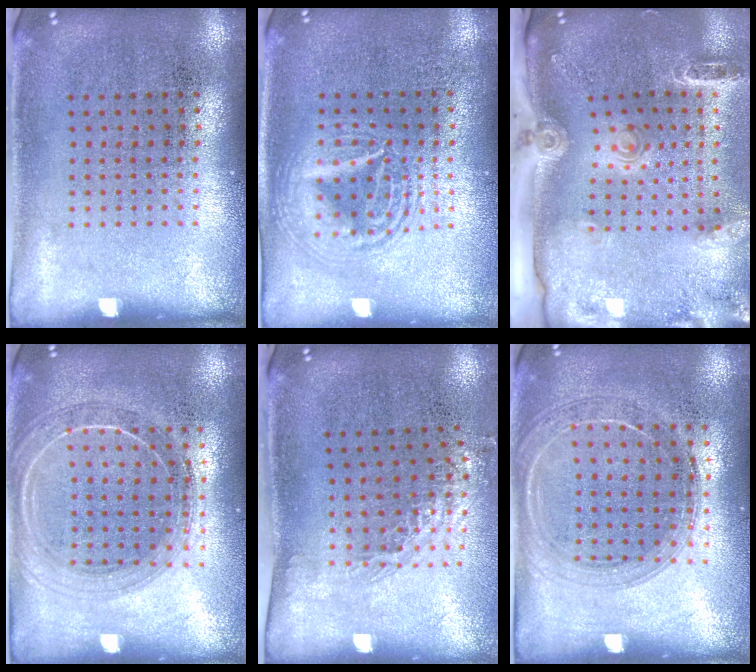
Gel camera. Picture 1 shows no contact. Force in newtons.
{"total": 2.6, "press": 2.5, "slide": 0.3}
{"total": 2.8, "press": 2.1, "slide": 1.9}
{"total": 1.7, "press": 1.6, "slide": 0.6}
{"total": 1.2, "press": 0.9, "slide": 0.7}
{"total": 1.5, "press": 1.5, "slide": 0.2}